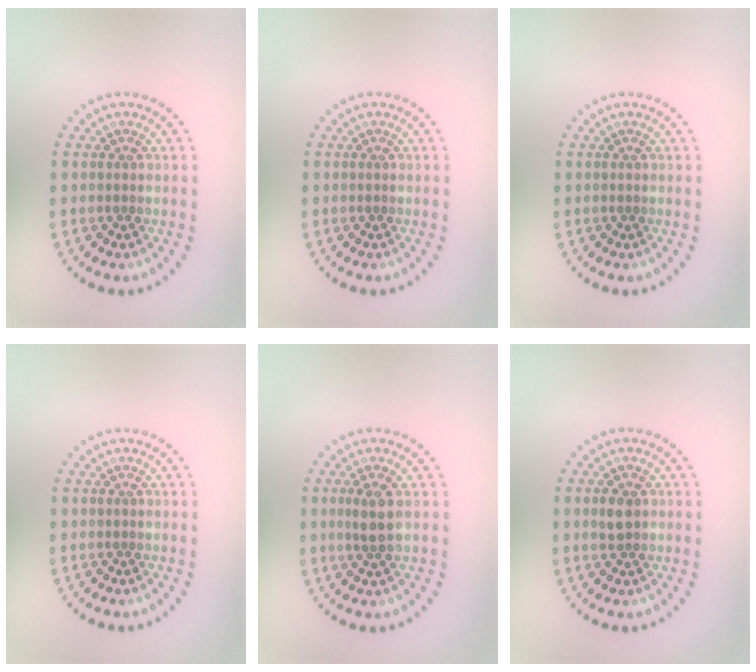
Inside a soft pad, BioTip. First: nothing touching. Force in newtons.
{"total": 0.0}
{"total": 0.0}
{"total": 0.0}
{"total": 2.2, "press": 2.0, "slide": 1.0}
{"total": 1.7, "press": 1.7, "slide": 0.2}